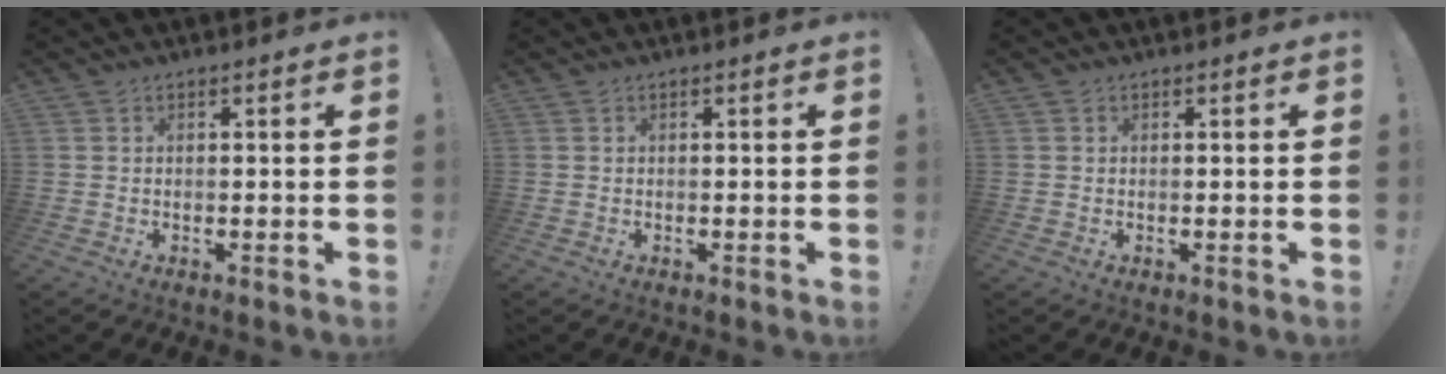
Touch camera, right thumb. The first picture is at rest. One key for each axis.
{"total": 0.0}
{"total": 0.0}